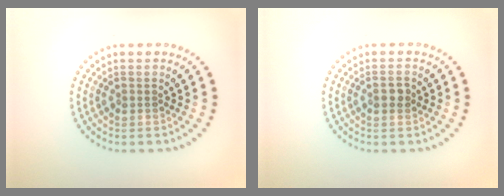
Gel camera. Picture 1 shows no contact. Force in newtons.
{"total": 1.4, "press": 1.3, "slide": 0.3}